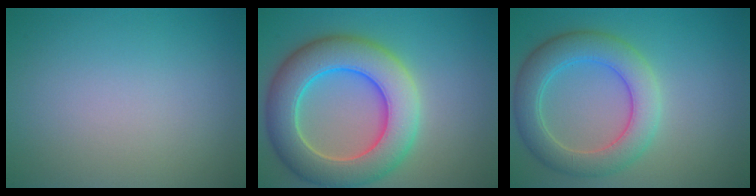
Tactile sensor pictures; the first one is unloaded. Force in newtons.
{"total": 9.2, "press": 9.2, "slide": 0.6}
{"total": 5.7, "press": 5.6, "slide": 0.5}